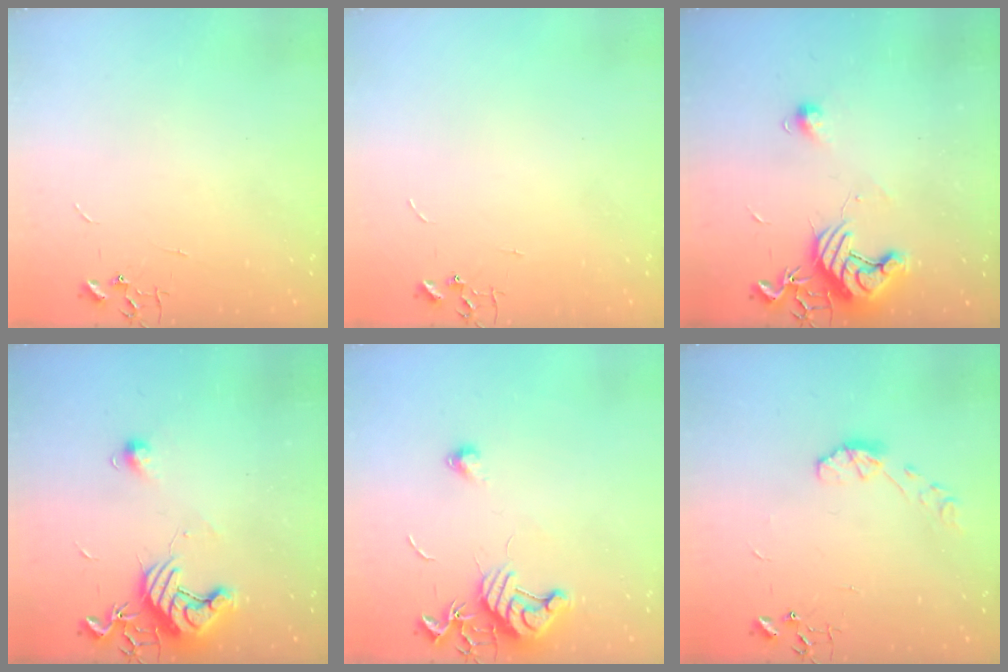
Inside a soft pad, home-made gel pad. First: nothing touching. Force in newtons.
{"total": 0.0}
{"total": 11.3, "press": 11.3, "slide": 0.9}
{"total": 11.3, "press": 11.3, "slide": 0.9}
{"total": 10.8, "press": 10.8, "slide": 0.7}
{"total": 5.8, "press": 5.8, "slide": 0.1}